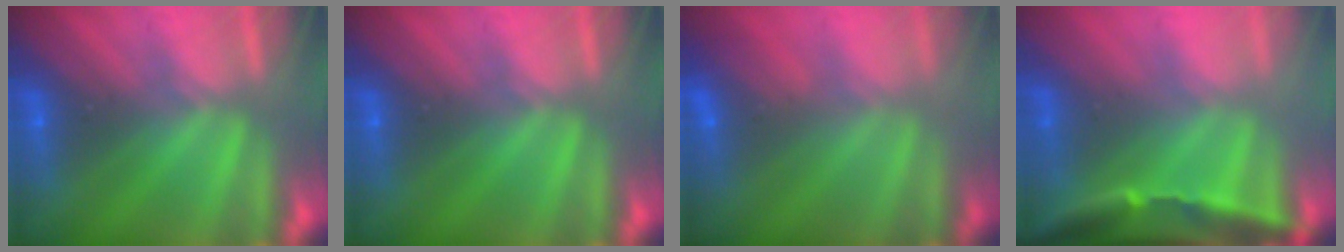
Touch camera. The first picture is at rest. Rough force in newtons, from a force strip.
{"total": 0.0}
{"total": 2.9}
{"total": 3.7}